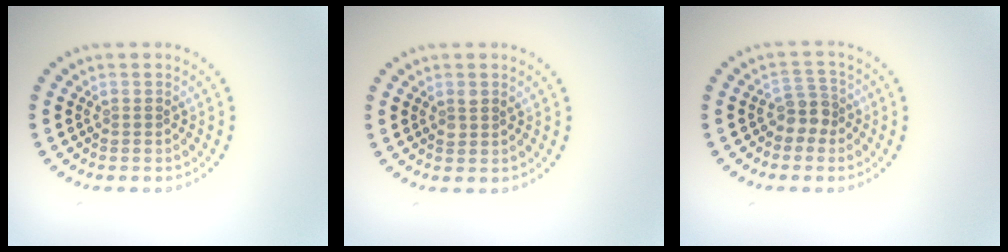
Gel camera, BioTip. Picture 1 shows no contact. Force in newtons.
{"total": 1.0, "press": 1.0, "slide": 0.2}
{"total": 2.2, "press": 1.6, "slide": 1.4}